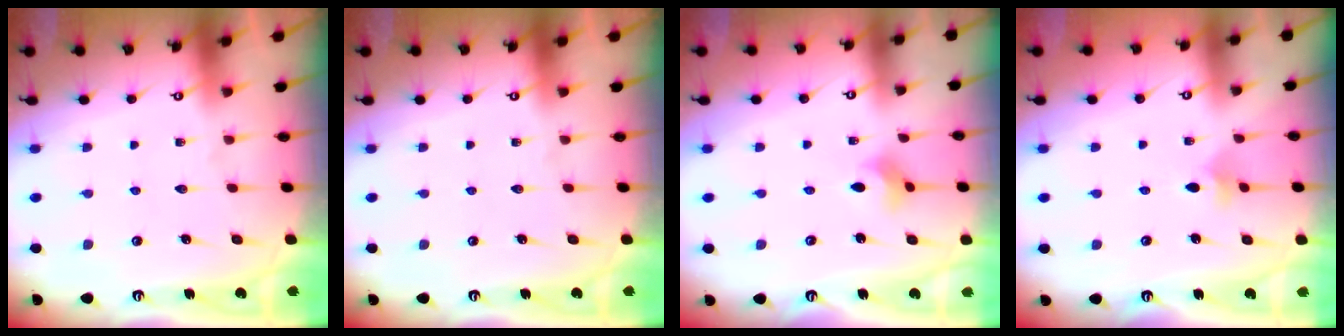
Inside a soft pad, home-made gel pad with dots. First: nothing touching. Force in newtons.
{"total": 0.0}
{"total": 2.7, "press": 2.6, "slide": 0.5}
{"total": 4.2, "press": 4.1, "slide": 1.0}